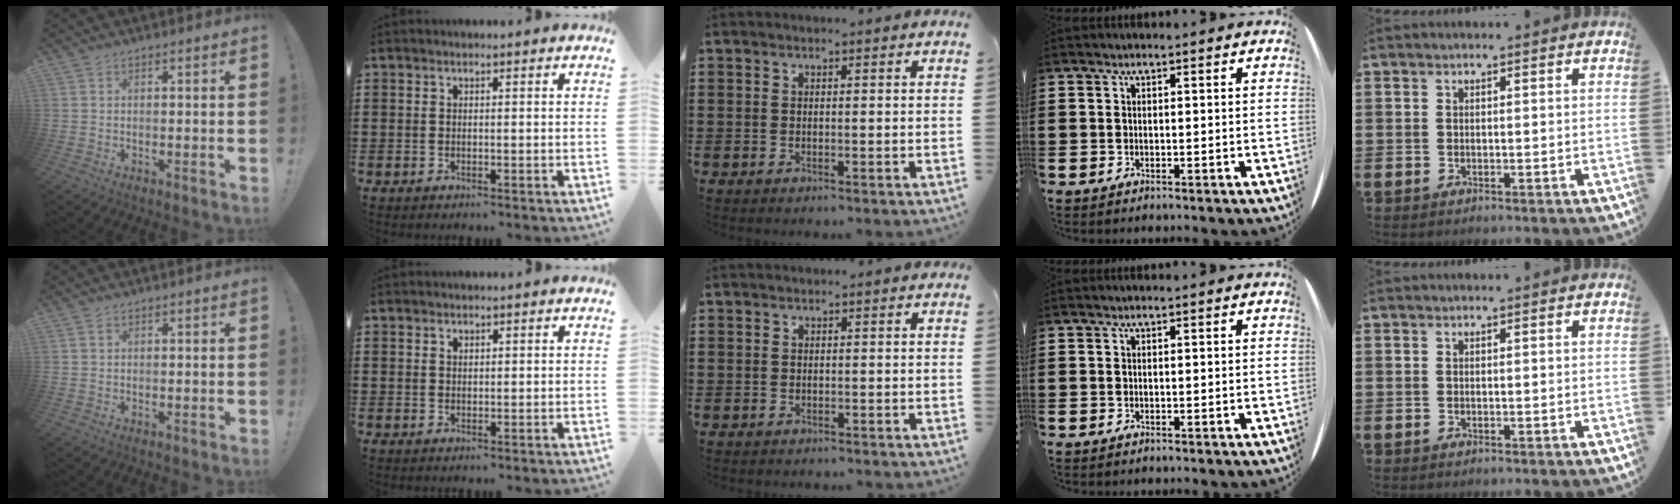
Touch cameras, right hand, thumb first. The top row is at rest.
{"thumb": {"total": 0.8, "force": [0.5, 0.5, 0.4], "torque": [-0.004, 0.000, 0.009]}, "index": {"total": 0.8, "force": [0.5, 0.5, 0.2], "torque": [-0.006, 0.002, 0.011]}, "middle": {"total": 0.6, "force": [-0.4, 0.4, -0.1], "torque": [0.003, 0.005, -0.011]}}